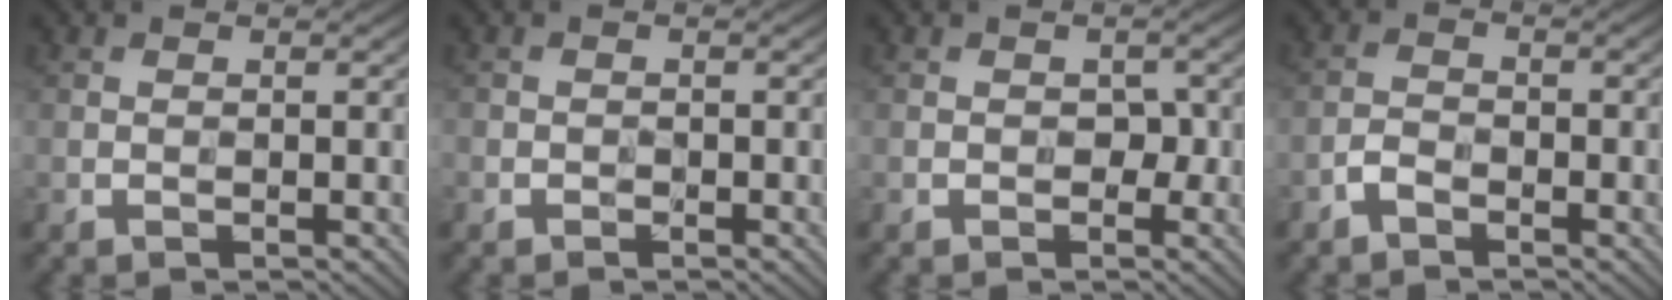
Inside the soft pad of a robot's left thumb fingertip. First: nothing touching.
{"total": 0.9, "force": [-0.7, 0.4, -0.3], "torque": [0.007, -0.004, -0.019]}
{"total": 2.0, "force": [-0.6, 1.5, 1.2], "torque": [-0.013, -0.002, -0.011]}
{"total": 1.5, "force": [-1.4, 0.4, 0.4], "torque": [-0.004, 0.005, -0.033]}